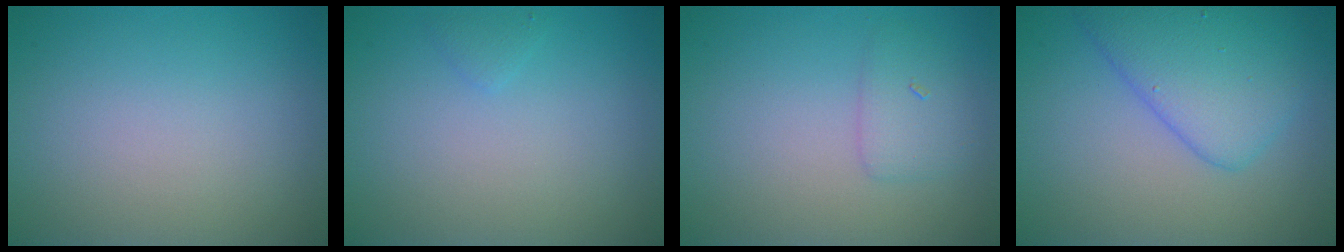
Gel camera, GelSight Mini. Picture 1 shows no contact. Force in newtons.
{"total": 0.7, "press": 0.7, "slide": 0.0}
{"total": 1.8, "press": 1.8, "slide": 0.1}
{"total": 5.6, "press": 5.6, "slide": 0.2}